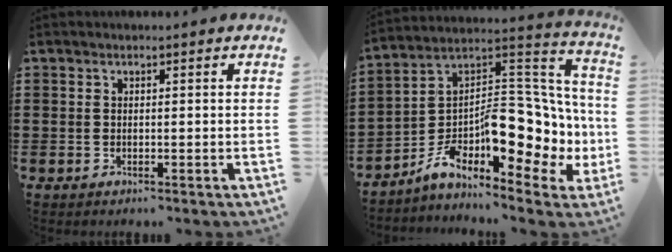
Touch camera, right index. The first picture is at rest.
{"total": 12.0, "force": [-3.7, 6.3, 9.5], "torque": [-0.147, -0.034, -0.068]}